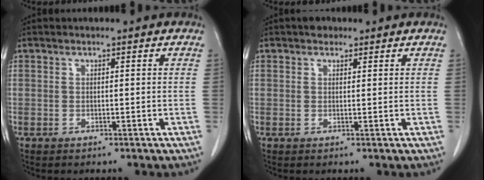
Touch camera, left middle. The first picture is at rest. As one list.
[{"total": 1.6, "force": [1.2, 1.0, 0.5], "torque": [-0.009, 0.010, 0.015]}]